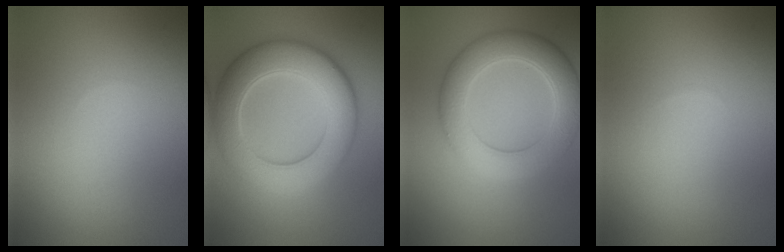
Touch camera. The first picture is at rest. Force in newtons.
{"total": 8.8, "press": 8.8, "slide": 0.8}
{"total": 6.5, "press": 6.5, "slide": 0.3}
{"total": 0.0}